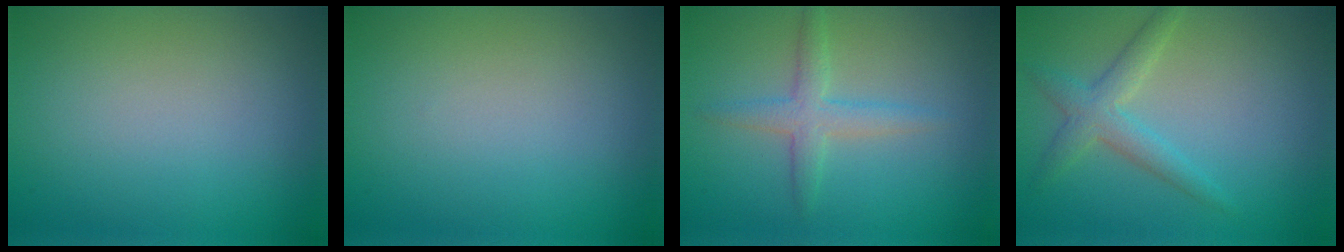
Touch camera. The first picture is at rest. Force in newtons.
{"total": 0.0}
{"total": 2.7, "press": 2.7, "slide": 0.1}
{"total": 2.8, "press": 2.8, "slide": 0.1}